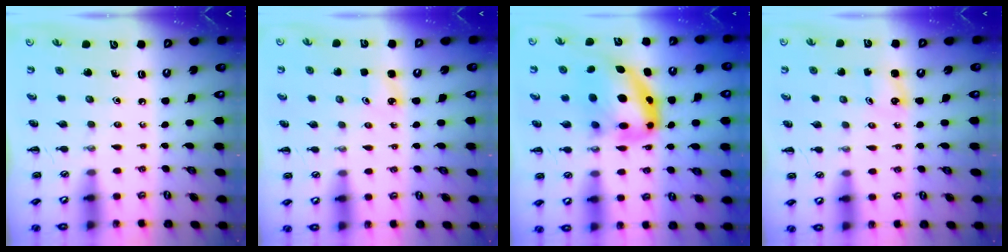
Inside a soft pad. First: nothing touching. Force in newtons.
{"total": 3.0, "press": 2.8, "slide": 0.9}
{"total": 14.3, "press": 13.9, "slide": 3.6}
{"total": 1.4, "press": 1.3, "slide": 0.2}